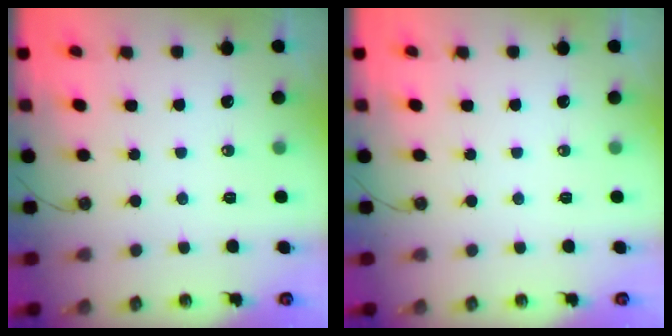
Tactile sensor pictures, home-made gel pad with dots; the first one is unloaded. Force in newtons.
{"total": 0.0}